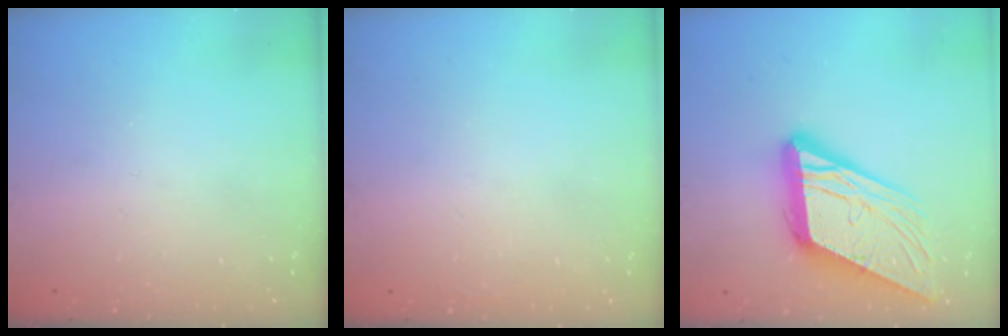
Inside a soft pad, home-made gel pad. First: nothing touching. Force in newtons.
{"total": 1.6, "press": 1.6, "slide": 0.0}
{"total": 18.0, "press": 17.8, "slide": 2.4}